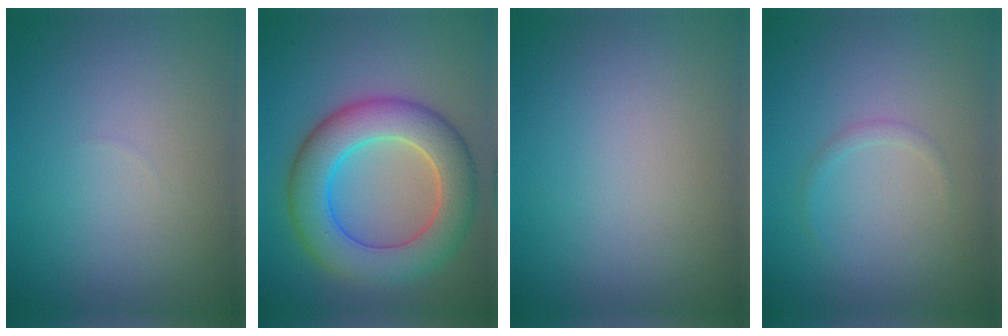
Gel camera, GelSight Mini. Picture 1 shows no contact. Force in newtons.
{"total": 8.3, "press": 8.3, "slide": 0.6}
{"total": 0.0}
{"total": 0.8, "press": 0.8, "slide": 0.1}